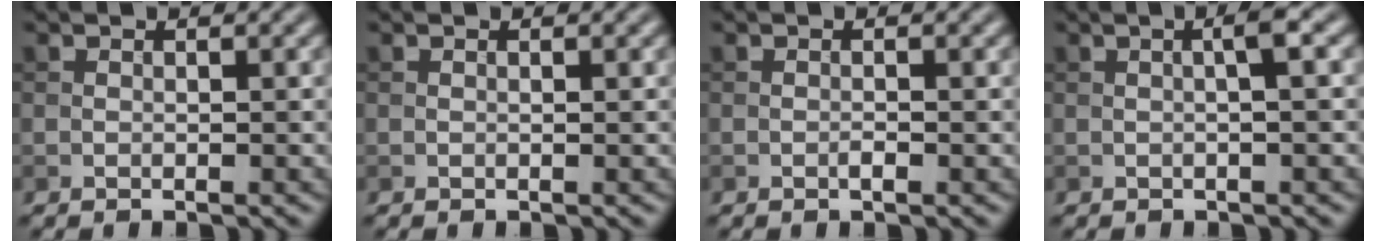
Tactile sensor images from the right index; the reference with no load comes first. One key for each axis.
{"total": 0.0}
{"total": 0.7, "fx": -0.3, "fy": 0.1, "fz": 0.7, "tx": -0.013, "ty": 0.000, "tz": -0.007}
{"total": 2.4, "fx": 0.3, "fy": 0.4, "fz": 2.4, "tx": -0.035, "ty": 0.009, "tz": 0.000}